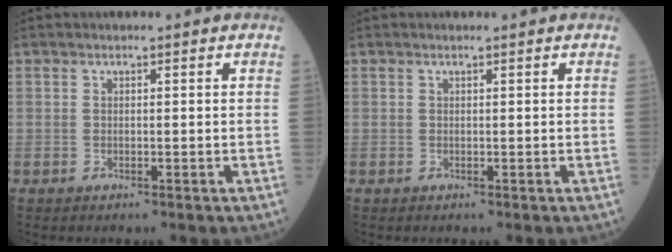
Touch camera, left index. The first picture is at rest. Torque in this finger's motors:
{"motor_torque": [0.17, -0.17, -0.02, 0.01]}